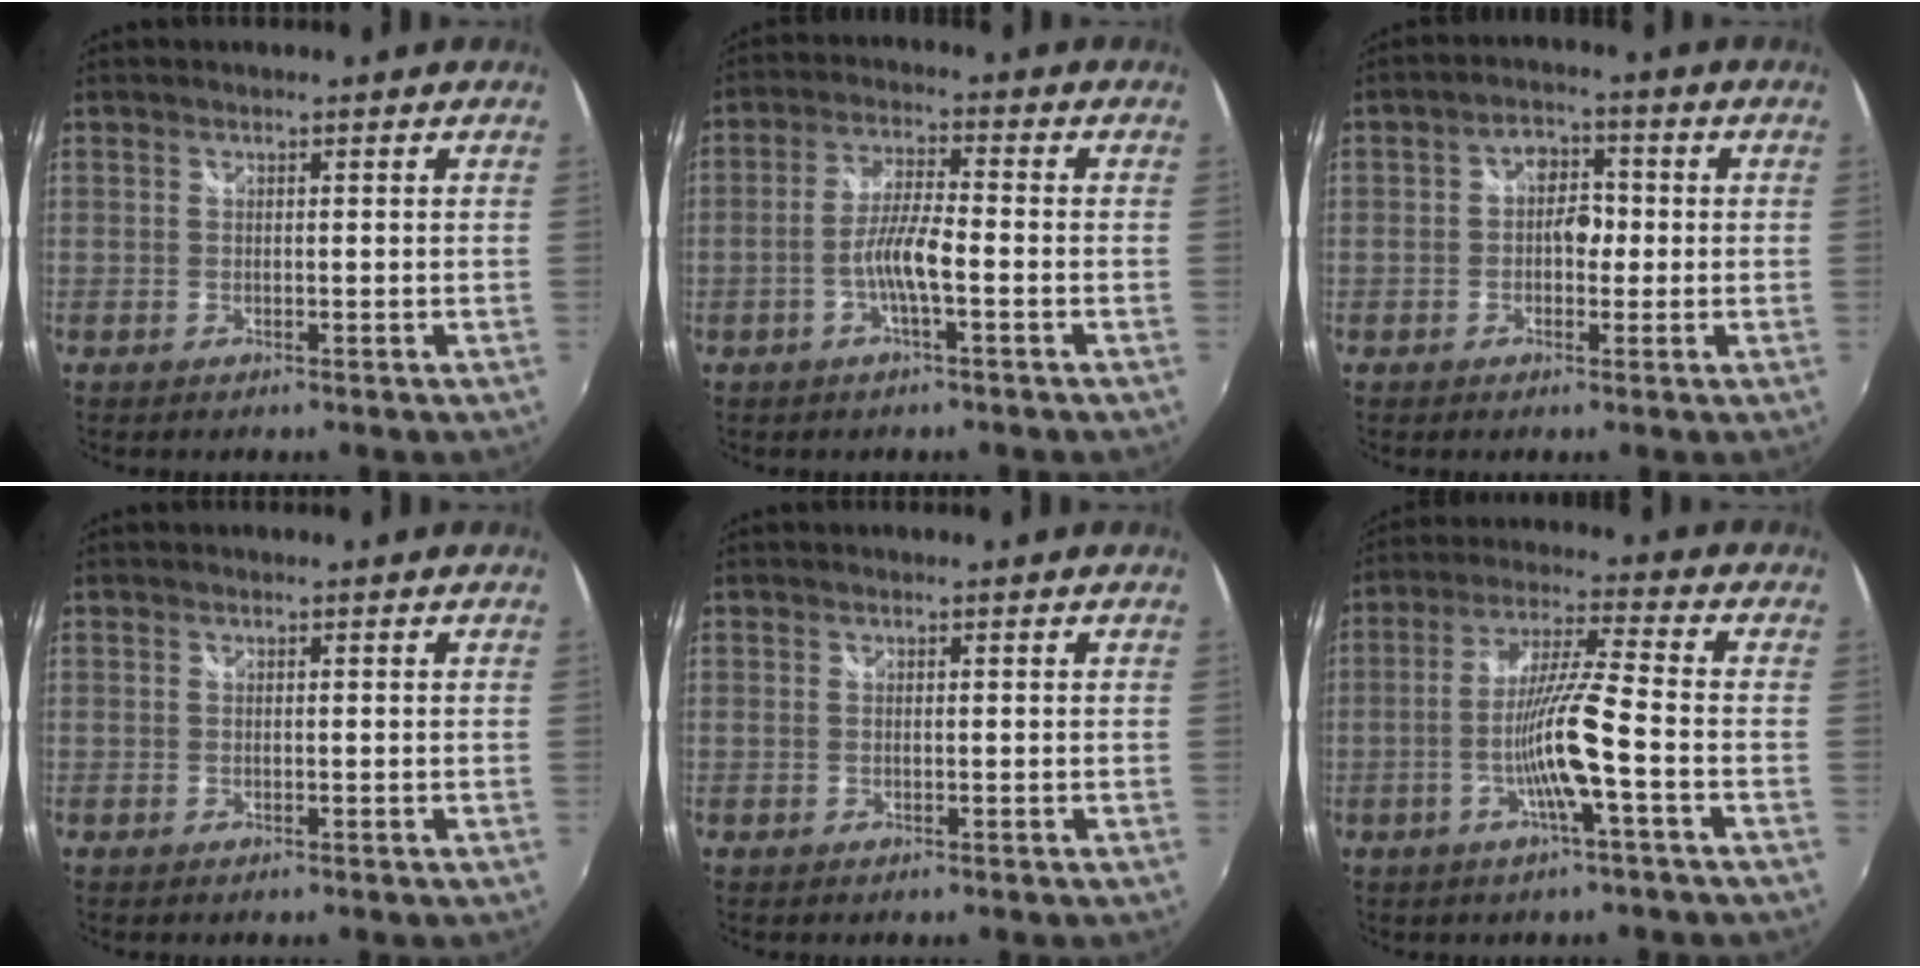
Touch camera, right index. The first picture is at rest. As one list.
[{"total": 5.9, "force": [-2.2, 0.6, 5.4], "torque": [-0.111, 0.005, -0.042]}, {"total": 4.9, "force": [-0.6, 3.8, 3.0], "torque": [-0.046, 0.012, -0.012]}, {"total": 0.0}, {"total": 0.0}, {"total": 10.0, "force": [-3.7, -0.6, 9.3], "torque": [-0.181, -0.003, -0.069]}]